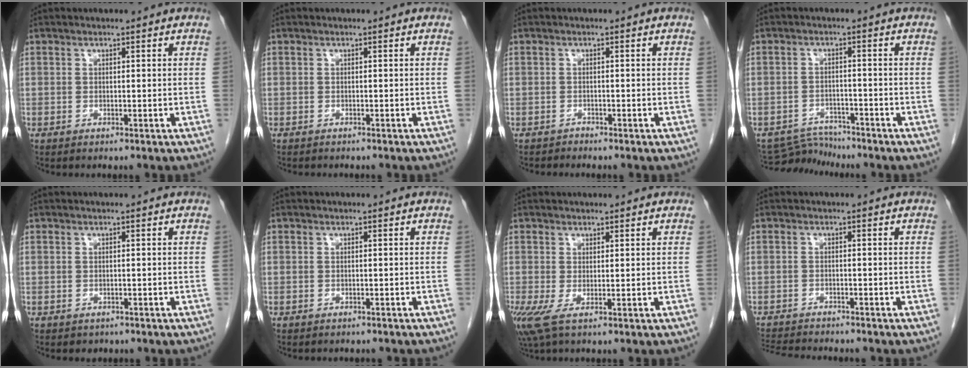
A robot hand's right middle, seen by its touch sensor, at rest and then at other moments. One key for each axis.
{"total": 2.0, "fx": -1.8, "fy": 0.6, "fz": 0.8, "tx": -0.017, "ty": -0.004, "tz": -0.016}
{"total": 0.6, "fx": -0.5, "fy": 0.0, "fz": -0.3, "tx": 0.001, "ty": -0.003, "tz": -0.011}
{"total": 4.4, "fx": -4.3, "fy": 0.6, "fz": -0.9, "tx": 0.013, "ty": -0.001, "tz": -0.072}
{"total": 1.0, "fx": -0.7, "fy": 0.7, "fz": 0.1, "tx": -0.007, "ty": 0.002, "tz": -0.006}
{"total": 1.9, "fx": -1.7, "fy": 0.8, "fz": 0.4, "tx": -0.015, "ty": -0.002, "tz": -0.018}
{"total": 2.8, "fx": -0.2, "fy": 0.3, "fz": 2.8, "tx": -0.069, "ty": -0.009, "tz": 0.004}
{"total": 8.2, "fx": -7.7, "fy": 1.4, "fz": 2.6, "tx": -0.043, "ty": -0.004, "tz": -0.116}